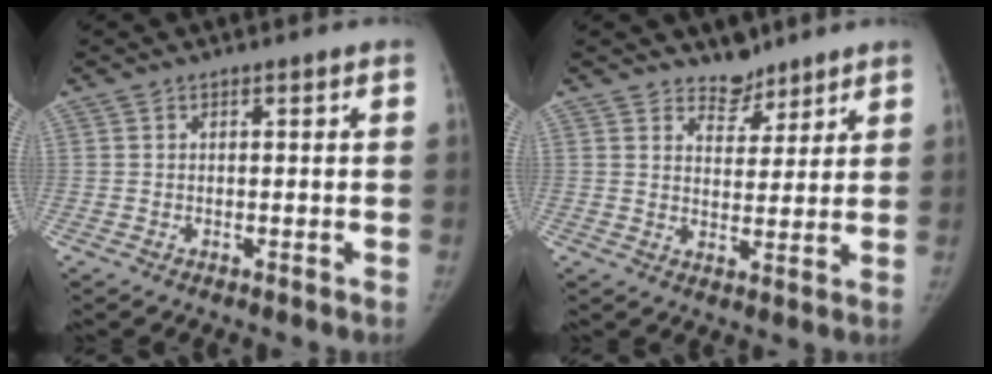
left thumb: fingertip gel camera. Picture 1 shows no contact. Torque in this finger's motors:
{"motor_torque": [0.35, -0.23, 0.52, -0.45, -0.01]}